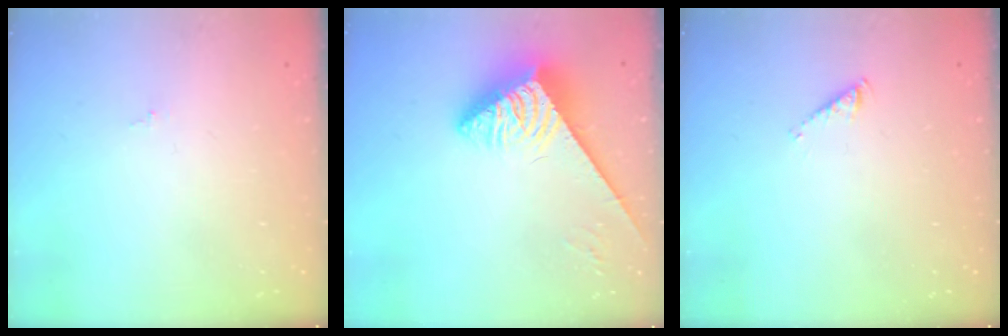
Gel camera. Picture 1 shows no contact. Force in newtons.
{"total": 3.9, "press": 3.8, "slide": 0.8}
{"total": 2.8, "press": 2.8, "slide": 0.5}